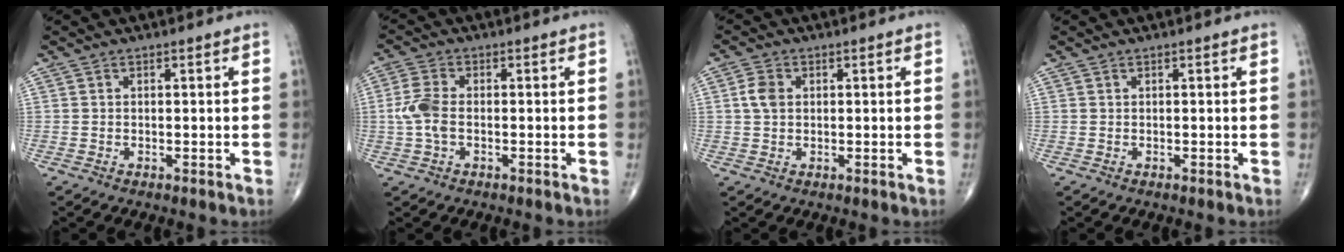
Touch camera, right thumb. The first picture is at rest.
{"total": 5.5, "force": [-0.6, 3.1, 4.5], "torque": [-0.112, 0.012, -0.016]}
{"total": 3.4, "force": [0.5, 2.5, 2.3], "torque": [-0.047, 0.004, 0.007]}
{"total": 0.0}